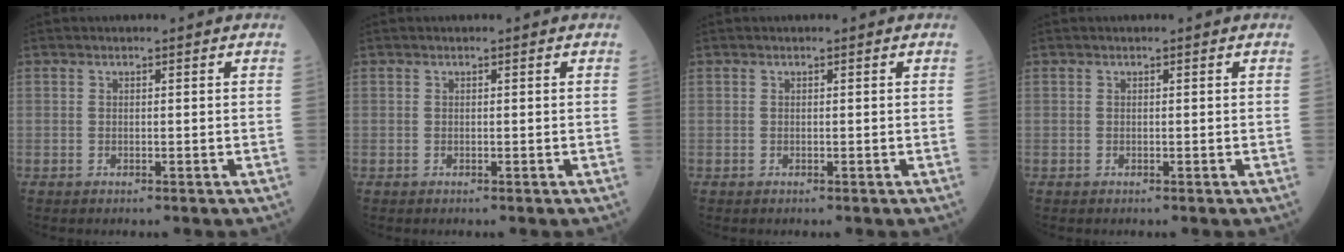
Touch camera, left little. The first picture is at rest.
{"total": 0.0}
{"total": 0.0}
{"total": 0.0}